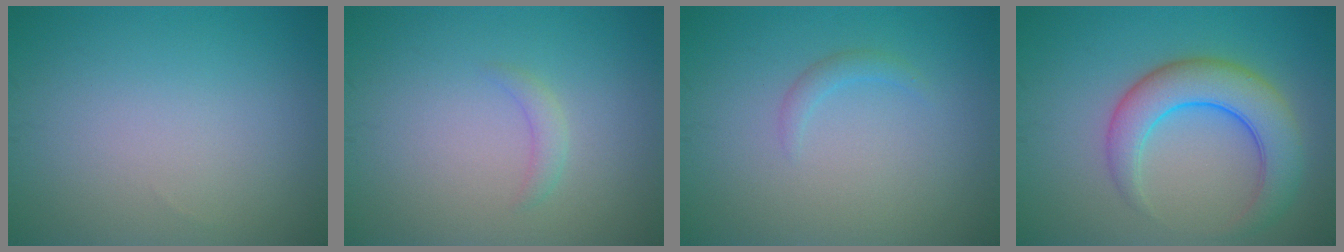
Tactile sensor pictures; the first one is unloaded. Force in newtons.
{"total": 1.1, "press": 1.1, "slide": 0.1}
{"total": 1.0, "press": 1.0, "slide": 0.1}
{"total": 6.1, "press": 6.1, "slide": 0.4}